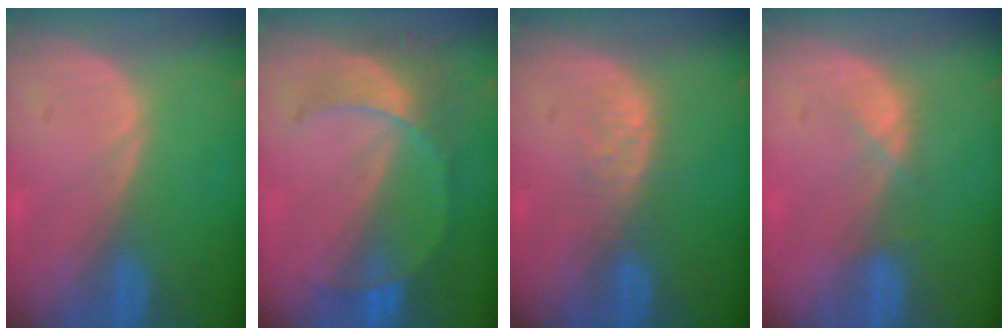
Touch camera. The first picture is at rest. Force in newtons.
{"total": 7.9, "press": 6.9, "slide": 3.9}
{"total": 2.8, "press": 2.8, "slide": 0.3}
{"total": 2.3, "press": 2.2, "slide": 0.7}